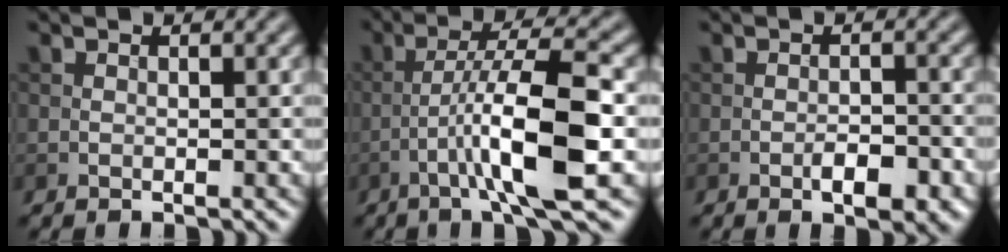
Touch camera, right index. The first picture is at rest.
{"total": 8.3, "force": [-2.5, 1.0, 7.8], "torque": [-0.131, 0.018, -0.046]}
{"total": 3.3, "force": [-1.5, 1.2, 2.7], "torque": [-0.043, 0.000, -0.022]}